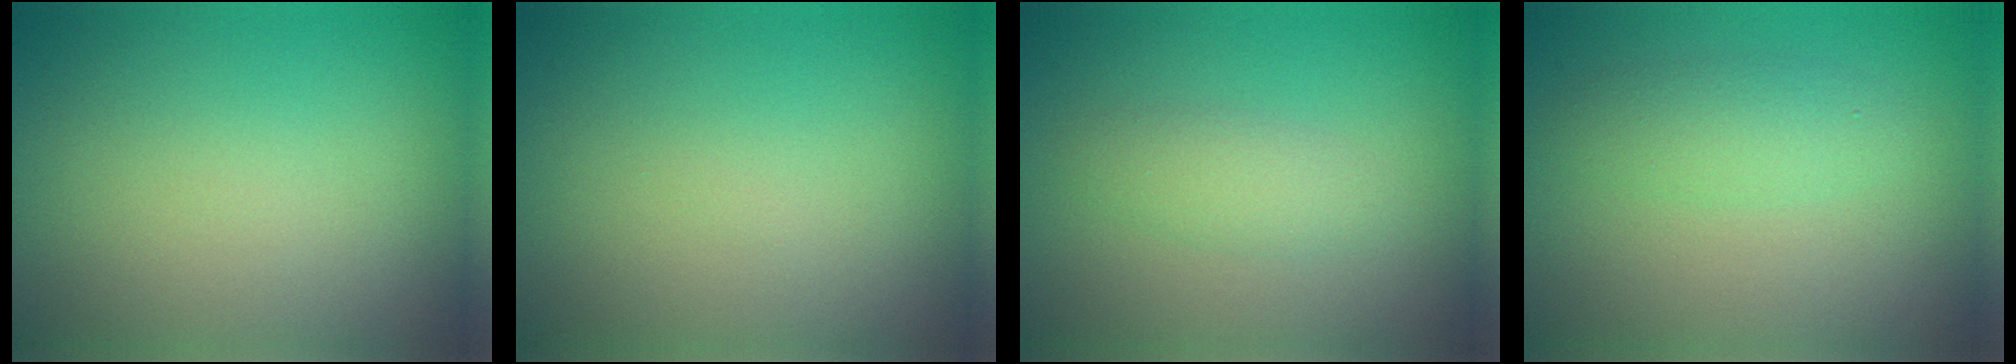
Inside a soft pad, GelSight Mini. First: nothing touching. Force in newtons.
{"total": 0.0}
{"total": 1.8, "press": 1.8, "slide": 0.1}
{"total": 2.2, "press": 2.2, "slide": 0.1}